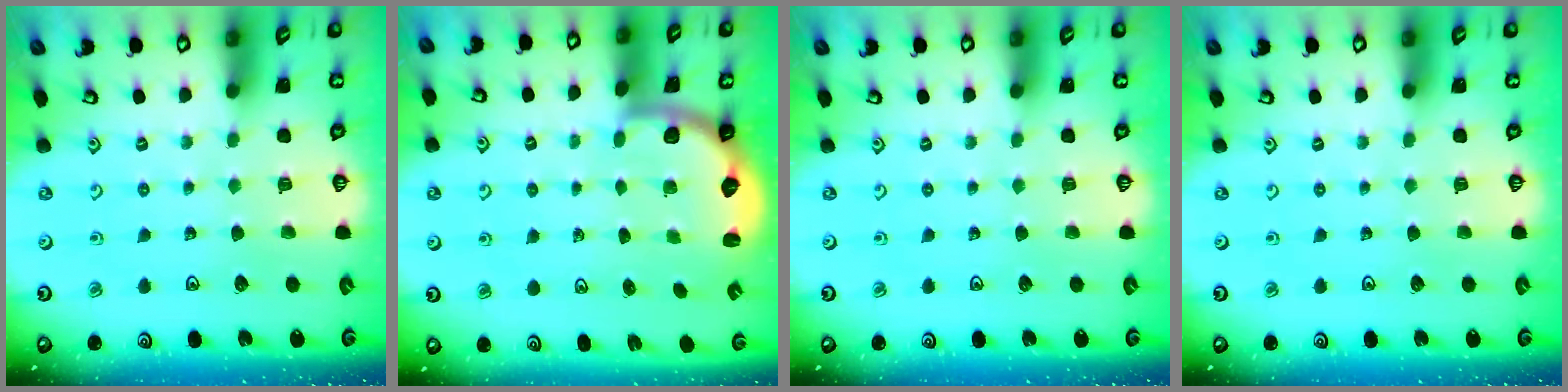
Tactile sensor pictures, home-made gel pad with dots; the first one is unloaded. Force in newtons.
{"total": 2.6, "press": 1.9, "slide": 1.7}
{"total": 0.0}
{"total": 0.0}